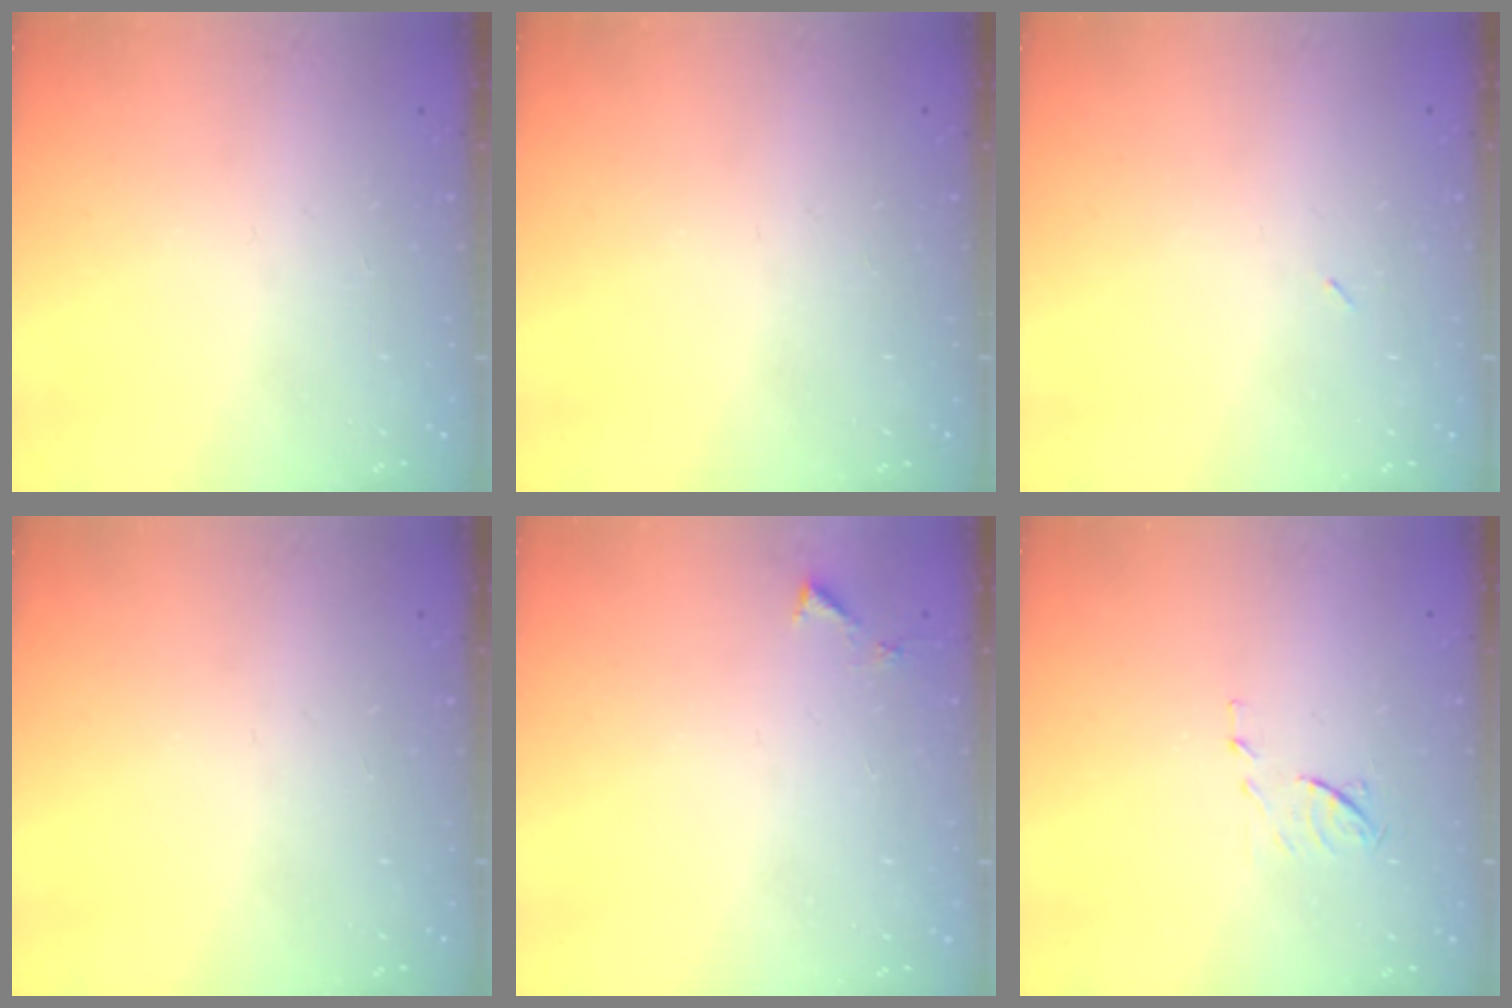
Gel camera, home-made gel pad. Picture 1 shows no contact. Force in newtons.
{"total": 0.0}
{"total": 2.1, "press": 1.9, "slide": 1.0}
{"total": 0.0}
{"total": 3.2, "press": 3.2, "slide": 0.2}
{"total": 6.9, "press": 6.9, "slide": 0.7}